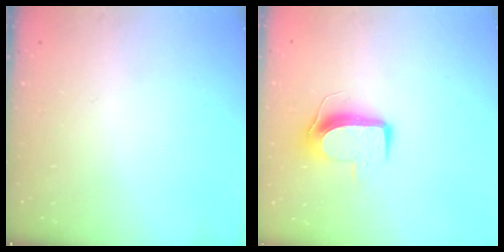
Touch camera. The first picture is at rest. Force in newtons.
{"total": 9.1, "press": 9.1, "slide": 0.1}